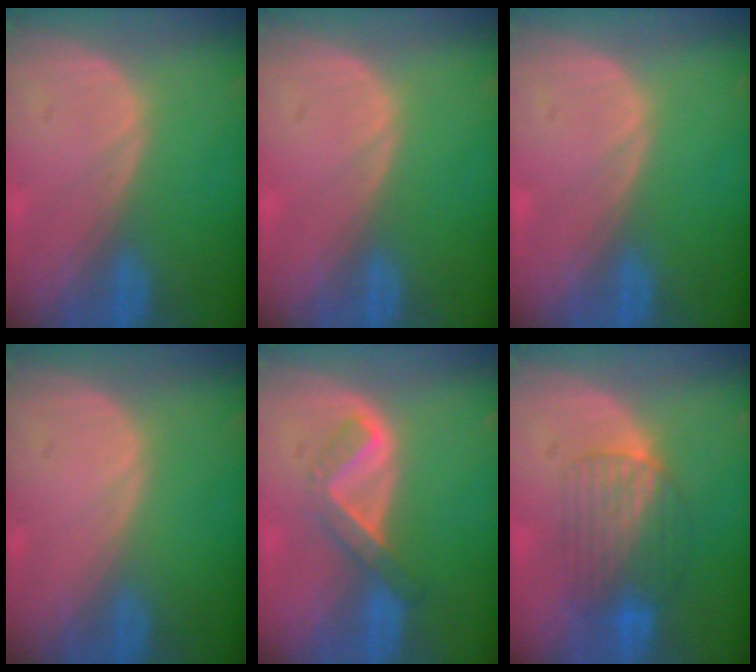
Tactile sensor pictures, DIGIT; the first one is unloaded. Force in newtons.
{"total": 0.0}
{"total": 0.0}
{"total": 0.0}
{"total": 5.2, "press": 4.5, "slide": 2.6}
{"total": 6.9, "press": 6.8, "slide": 1.3}